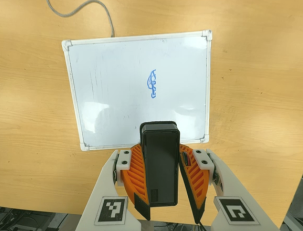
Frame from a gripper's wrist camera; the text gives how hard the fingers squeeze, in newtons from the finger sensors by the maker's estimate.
{"total": 9.1, "left": 9.2, "right": 9.1}